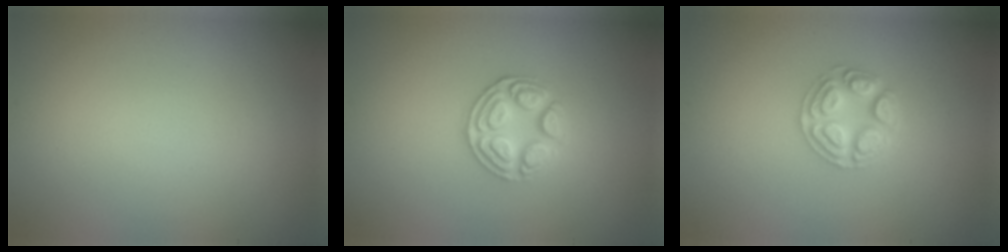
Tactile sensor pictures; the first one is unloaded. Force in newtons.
{"total": 3.4, "press": 3.0, "slide": 1.5}
{"total": 3.4, "press": 3.4, "slide": 0.5}